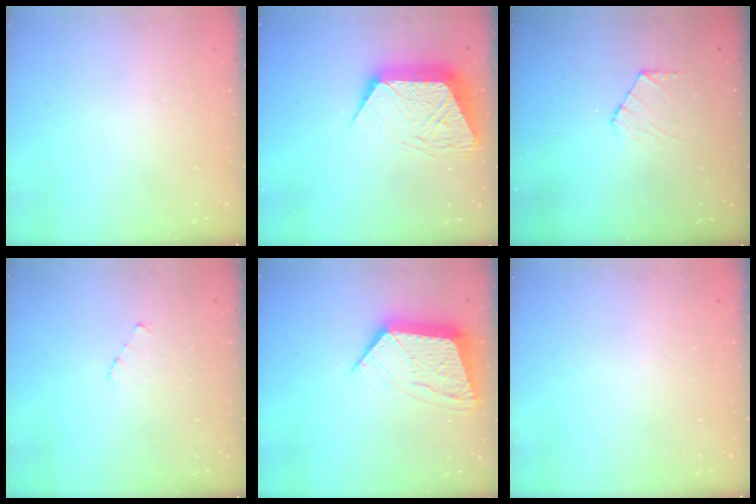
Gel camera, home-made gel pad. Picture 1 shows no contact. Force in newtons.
{"total": 12.5, "press": 12.4, "slide": 1.0}
{"total": 6.5, "press": 6.5, "slide": 0.6}
{"total": 2.6, "press": 2.6, "slide": 0.3}
{"total": 13.2, "press": 13.1, "slide": 1.1}
{"total": 0.0}